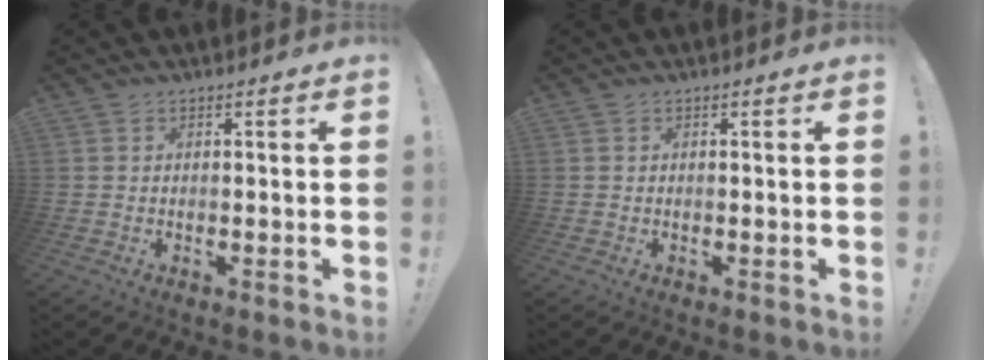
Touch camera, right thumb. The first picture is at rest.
{"total": 0.0}